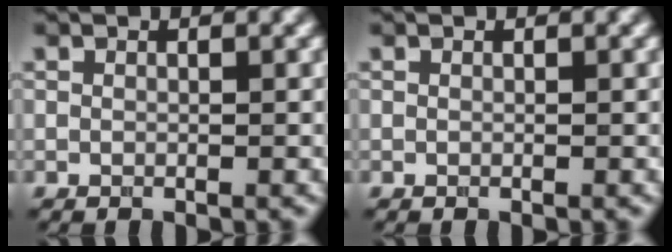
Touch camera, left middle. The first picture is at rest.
{"total": 0.0}